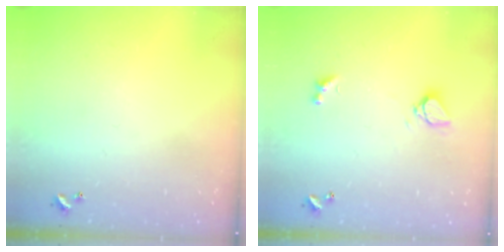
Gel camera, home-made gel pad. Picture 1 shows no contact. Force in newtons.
{"total": 2.8, "press": 2.7, "slide": 0.6}